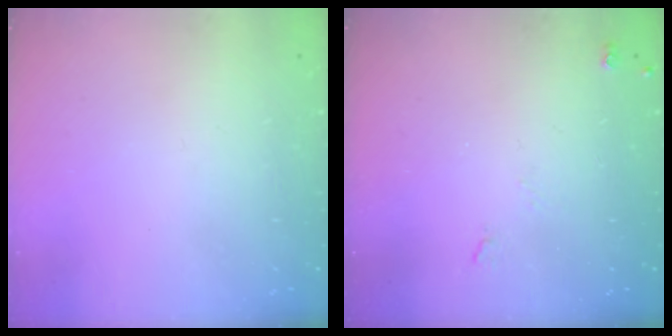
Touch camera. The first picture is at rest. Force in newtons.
{"total": 4.3, "press": 4.2, "slide": 0.6}